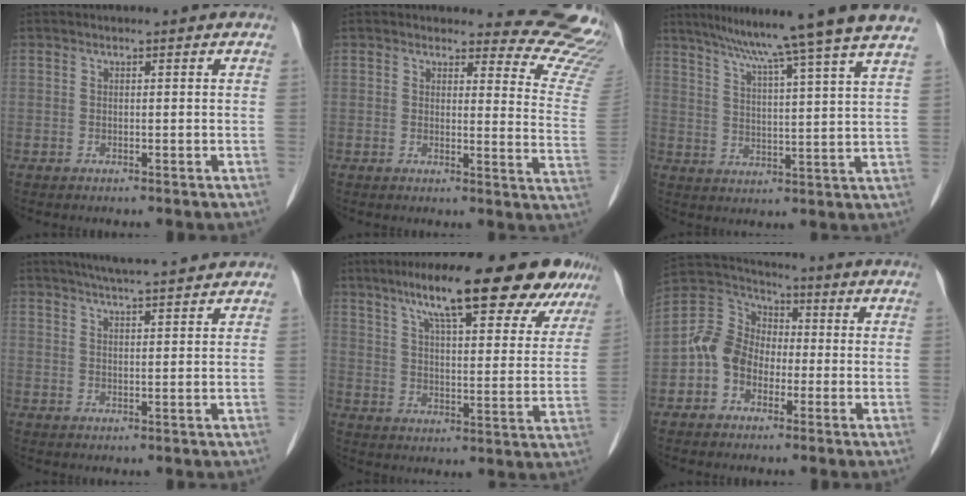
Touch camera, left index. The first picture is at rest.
{"total": 13.3, "force": [13.2, 1.6, 0.2], "torque": [0.036, -0.133, 0.102]}
{"total": 18.1, "force": [15.2, -2.2, 9.6], "torque": [-0.154, -0.014, 0.198]}
{"total": 8.7, "force": [7.7, 0.5, 4.0], "torque": [-0.063, 0.026, 0.109]}
{"total": 21.2, "force": [15.3, 4.3, 14.1], "torque": [-0.201, 0.035, 0.208]}
{"total": 8.0, "force": [-2.0, 6.7, 3.9], "torque": [-0.103, 0.037, -0.044]}